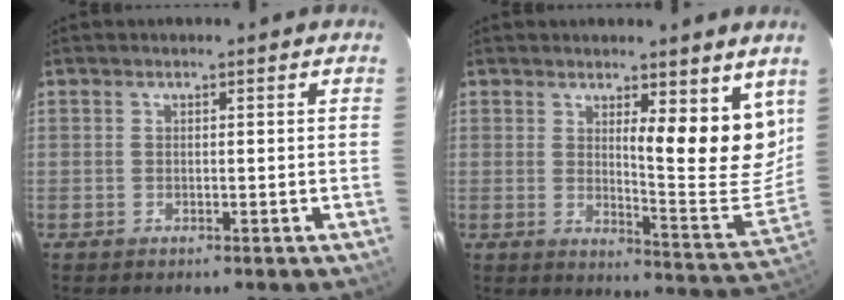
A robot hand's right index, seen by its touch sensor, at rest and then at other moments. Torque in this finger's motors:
{"motor_torque": [0.68, 0.19, 0.26, 0.09]}